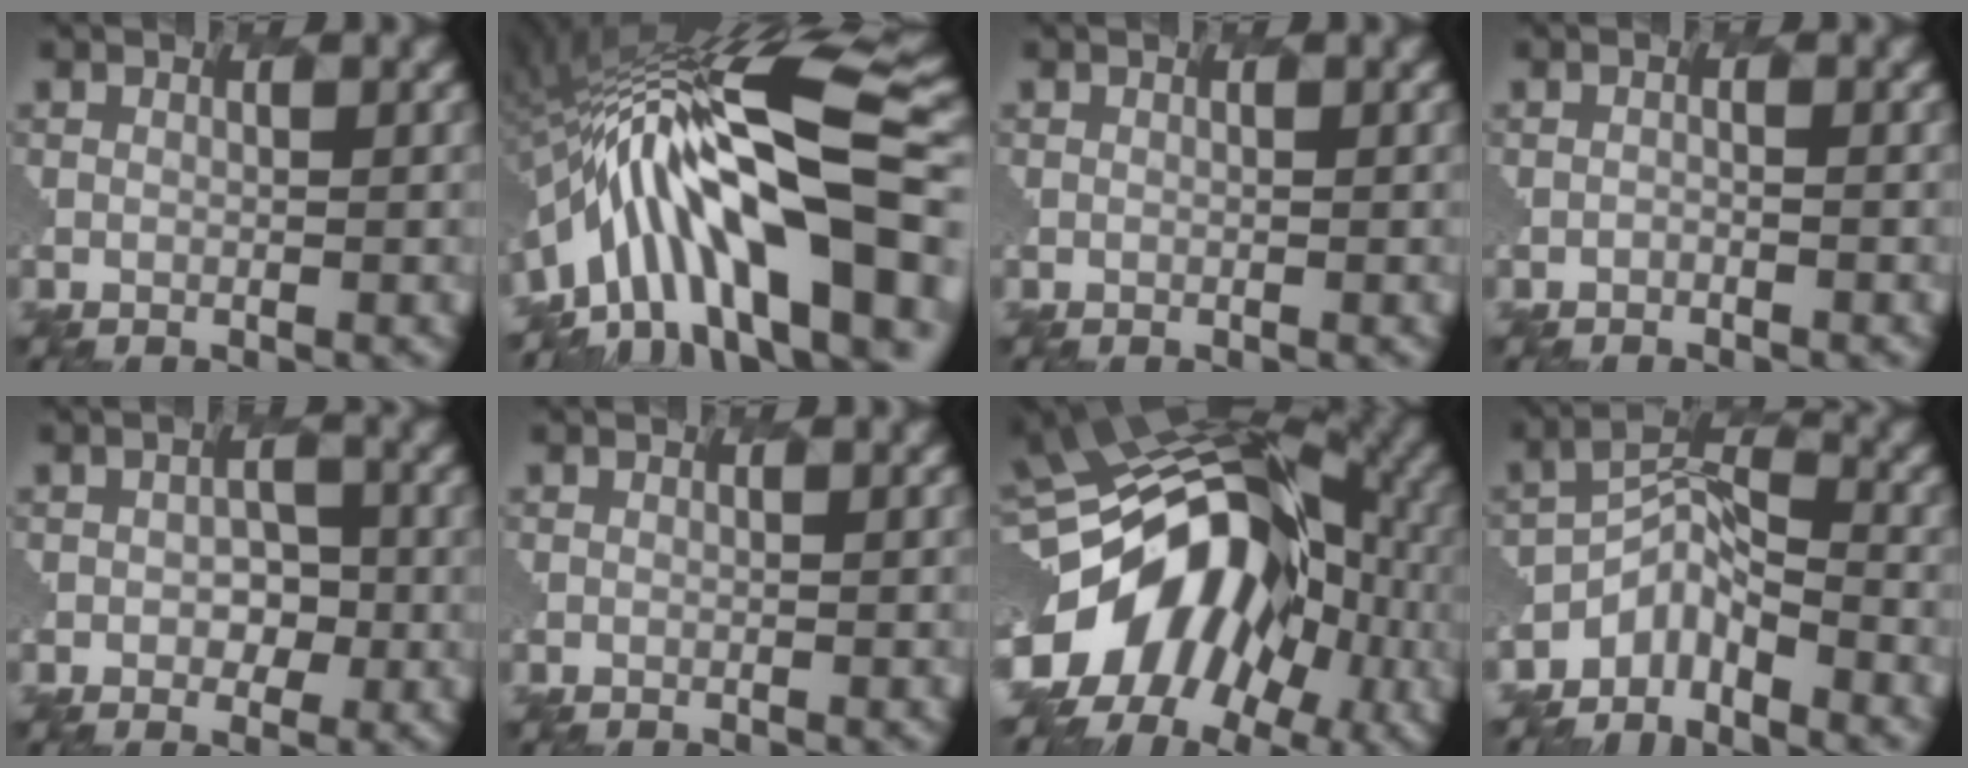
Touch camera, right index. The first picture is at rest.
{"total": 15.2, "force": [-3.8, 6.0, 13.5], "torque": [-0.239, 0.045, -0.077]}
{"total": 0.0}
{"total": 1.4, "force": [-1.2, -0.4, -0.5], "torque": [-0.010, 0.004, -0.020]}
{"total": 1.4, "force": [-0.7, 1.1, 0.3], "torque": [-0.029, -0.005, -0.007]}
{"total": 0.0}
{"total": 16.7, "force": [-5.6, 11.3, 10.9], "torque": [-0.195, -0.003, -0.088]}
{"total": 3.9, "force": [-3.7, 0.9, 0.8], "torque": [-0.036, 0.002, -0.076]}